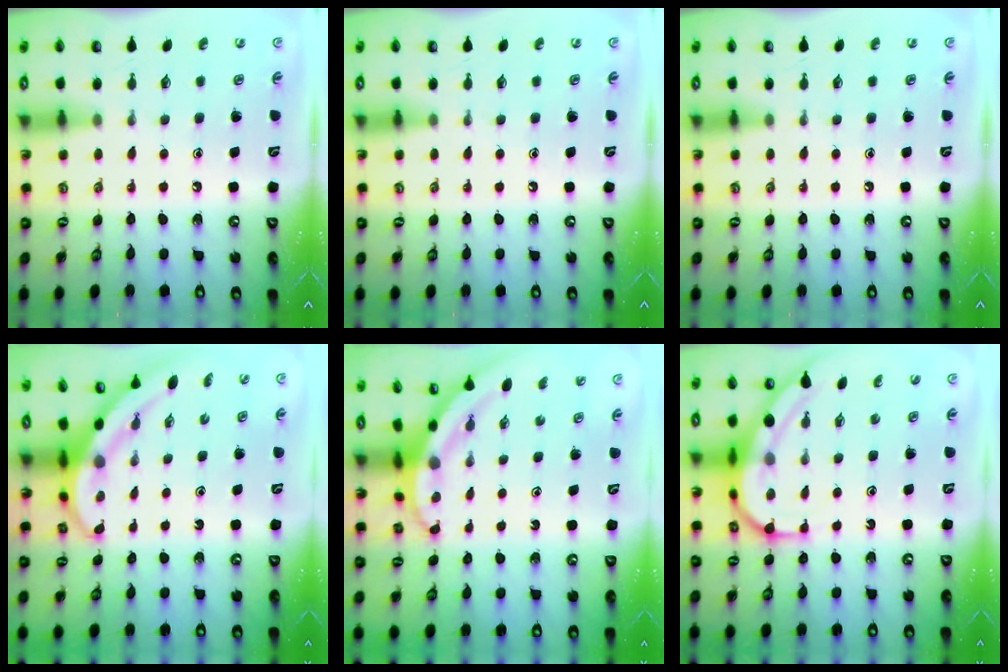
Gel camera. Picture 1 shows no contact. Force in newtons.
{"total": 0.0}
{"total": 0.0}
{"total": 3.8, "press": 3.7, "slide": 0.2}
{"total": 3.7, "press": 3.7, "slide": 0.5}
{"total": 8.1, "press": 8.0, "slide": 0.6}